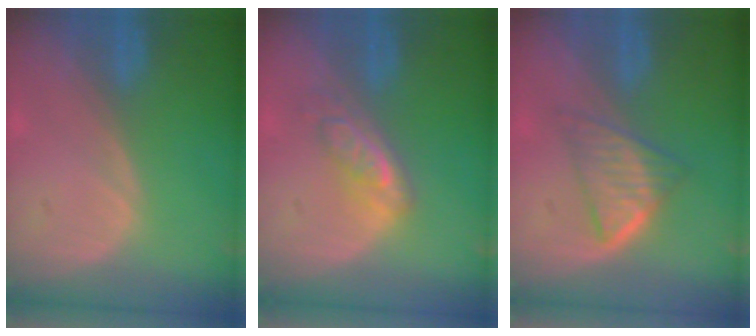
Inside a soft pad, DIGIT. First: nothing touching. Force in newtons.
{"total": 5.0, "press": 4.6, "slide": 1.9}
{"total": 5.4, "press": 5.0, "slide": 2.0}